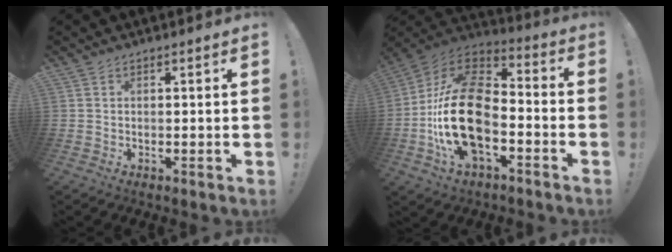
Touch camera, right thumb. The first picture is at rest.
{"total": 23.6, "force": [-5.4, 13.5, 18.6], "torque": [-0.357, 0.034, -0.083]}